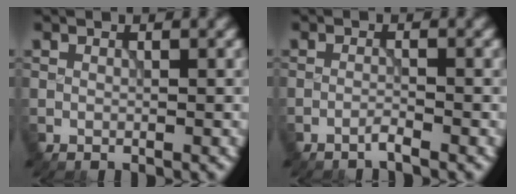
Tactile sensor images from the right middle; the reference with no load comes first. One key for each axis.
{"total": 1.0, "fx": -0.9, "fy": 0.0, "fz": 0.6, "tx": -0.008, "ty": 0.006, "tz": -0.023}